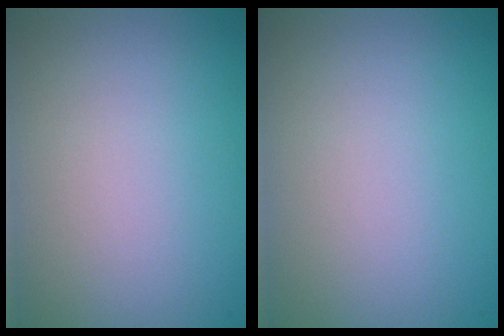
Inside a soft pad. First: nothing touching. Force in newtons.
{"total": 0.0}